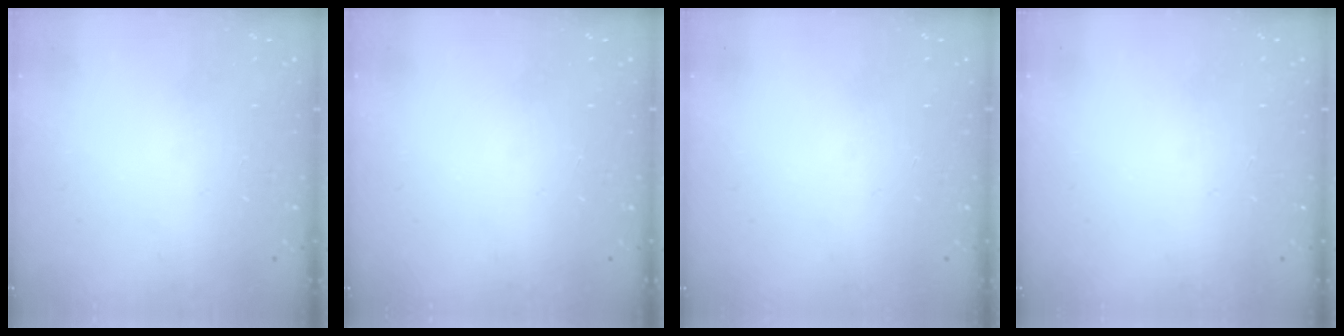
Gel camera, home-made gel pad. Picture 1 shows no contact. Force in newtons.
{"total": 0.0}
{"total": 0.0}
{"total": 0.0}